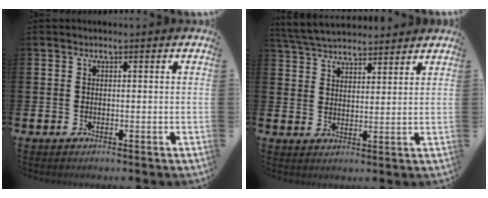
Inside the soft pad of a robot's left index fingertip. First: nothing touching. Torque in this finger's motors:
{"motor_torque": [0.98, -1.16, 0.12, 0.21]}